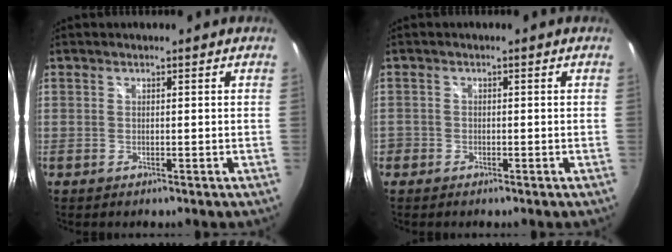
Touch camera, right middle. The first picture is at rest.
{"total": 1.8, "force": [-1.1, 1.4, 0.2], "torque": [-0.010, 0.000, -0.020]}